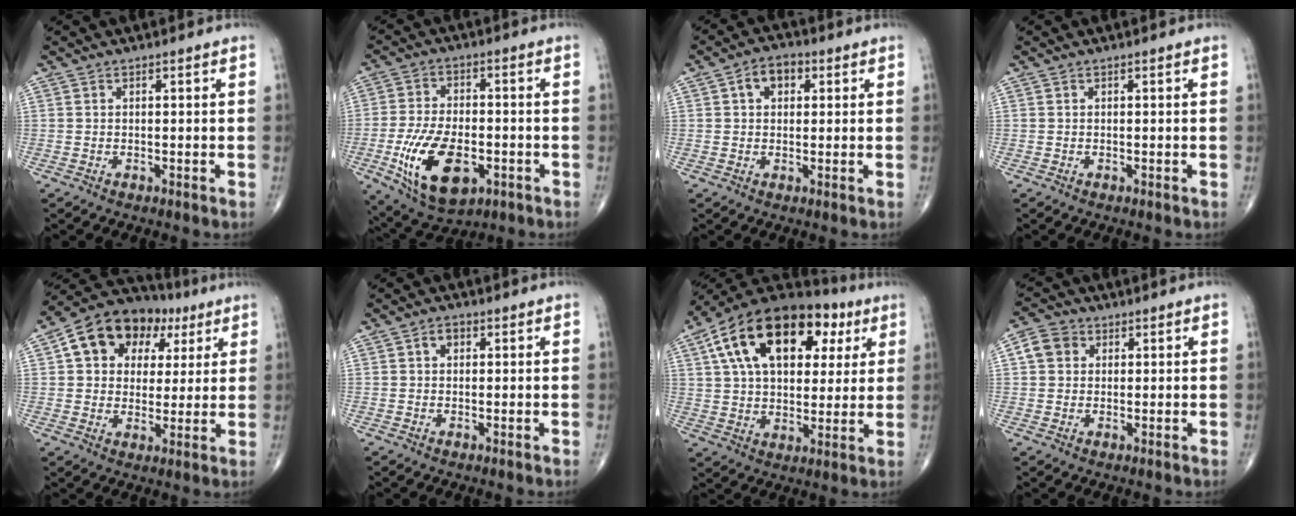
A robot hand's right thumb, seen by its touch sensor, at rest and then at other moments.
{"total": 15.8, "force": [-5.1, 8.3, 12.5], "torque": [-0.218, 0.005, -0.079]}
{"total": 5.1, "force": [1.5, 3.5, 3.3], "torque": [-0.037, 0.011, 0.018]}
{"total": 0.0}
{"total": 16.0, "force": [5.7, 12.0, 8.9], "torque": [-0.104, 0.016, 0.085]}
{"total": 2.1, "force": [0.5, 1.5, 1.2], "torque": [-0.013, 0.008, 0.006]}
{"total": 24.9, "force": [9.4, 14.4, 18.0], "torque": [-0.287, 0.022, 0.149]}
{"total": 4.8, "force": [1.2, 4.2, 2.1], "torque": [-0.025, 0.008, 0.015]}